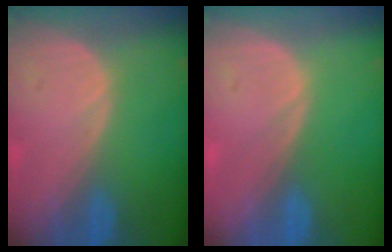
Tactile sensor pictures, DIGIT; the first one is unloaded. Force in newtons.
{"total": 0.0}